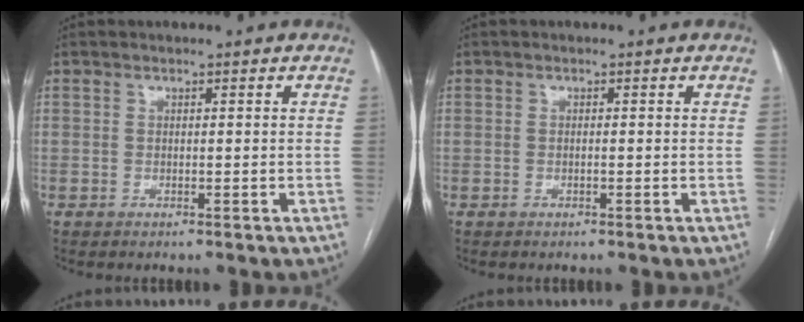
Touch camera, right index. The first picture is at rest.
{"total": 2.3, "force": [0.1, 1.7, 1.6], "torque": [-0.038, 0.013, 0.006]}